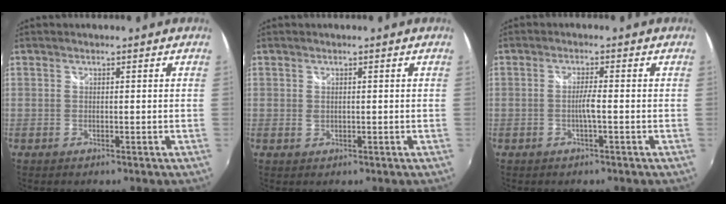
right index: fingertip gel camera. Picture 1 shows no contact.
{"total": 0.8, "force": [0.1, 0.6, 0.5], "torque": [-0.010, -0.001, 0.002]}
{"total": 2.3, "force": [-0.8, -0.4, 2.1], "torque": [-0.038, 0.000, -0.017]}